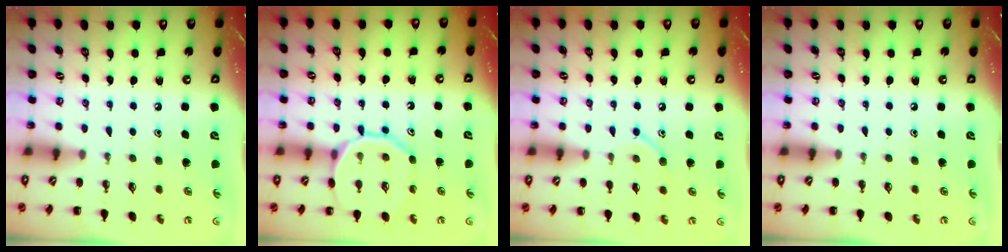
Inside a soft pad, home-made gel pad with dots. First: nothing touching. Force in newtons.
{"total": 12.8, "press": 12.7, "slide": 1.6}
{"total": 8.0, "press": 7.8, "slide": 1.4}
{"total": 0.0}